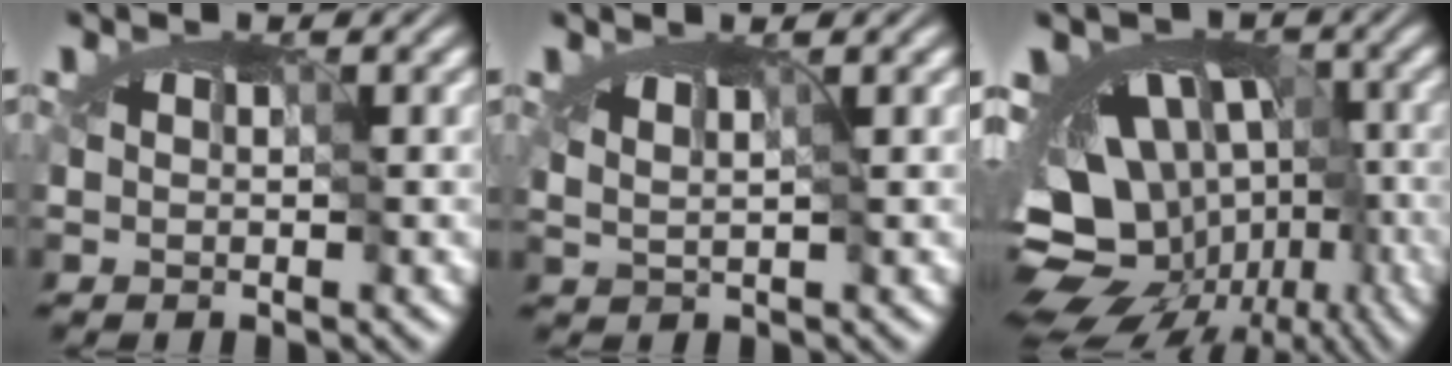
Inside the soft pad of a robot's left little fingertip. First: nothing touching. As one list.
[{"total": 0.6, "force": [0.0, -0.2, 0.5], "torque": [-0.003, -0.003, -0.007]}, {"total": 11.0, "force": [-6.0, 7.1, 6.0], "torque": [-0.040, -0.005, -0.094]}]